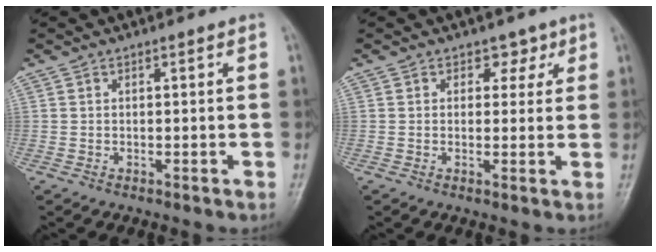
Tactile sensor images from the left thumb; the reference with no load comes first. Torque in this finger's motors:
{"motor_torque": [-0.03, 0.09, -0.08, -0.09, -0.02]}